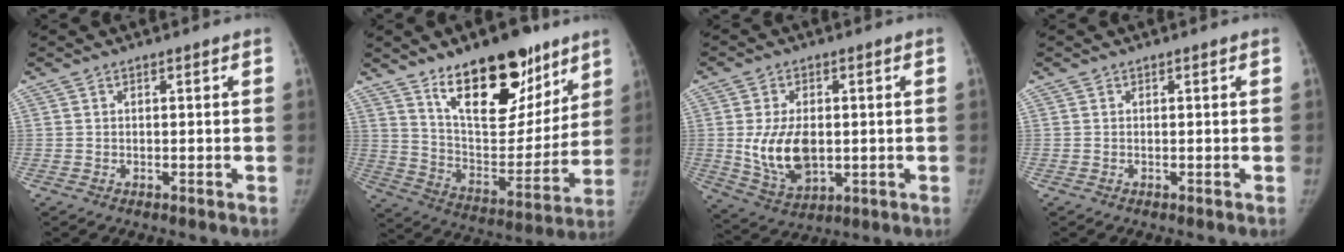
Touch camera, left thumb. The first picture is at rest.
{"total": 23.3, "force": [14.4, 10.8, 14.8], "torque": [-0.168, -0.071, 0.238]}
{"total": 11.4, "force": [-0.1, 7.0, 8.9], "torque": [-0.152, -0.009, 0.013]}
{"total": 0.0}